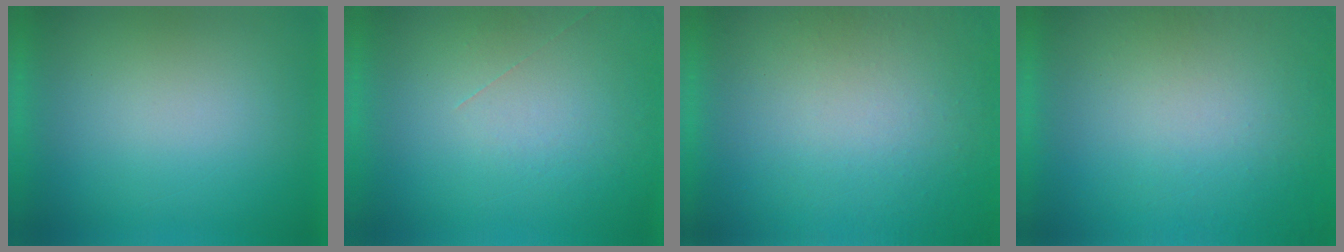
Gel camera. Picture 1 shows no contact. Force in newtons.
{"total": 1.2}
{"total": 9.8}
{"total": 1.2}